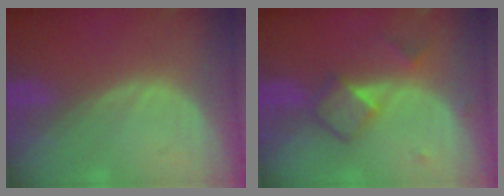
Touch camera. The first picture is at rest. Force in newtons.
{"total": 4.8, "press": 4.6, "slide": 1.3}